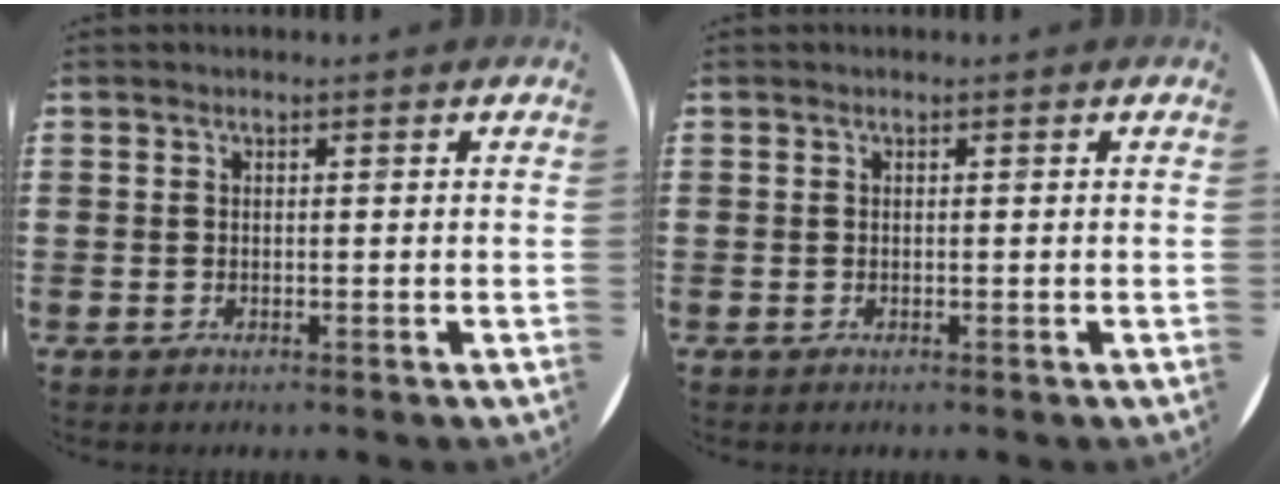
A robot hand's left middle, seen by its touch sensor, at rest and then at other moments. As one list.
[{"total": 0.0}]